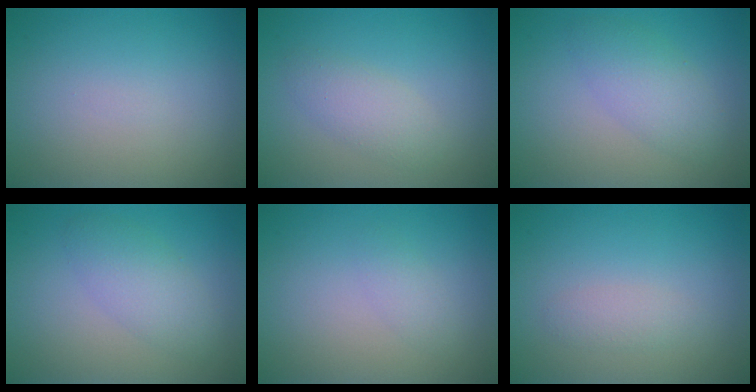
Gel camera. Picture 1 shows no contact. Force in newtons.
{"total": 2.3, "press": 2.3, "slide": 0.1}
{"total": 3.1, "press": 3.1, "slide": 0.0}
{"total": 2.9, "press": 2.9, "slide": 0.1}
{"total": 1.1, "press": 1.1, "slide": 0.0}
{"total": 1.3, "press": 1.3, "slide": 0.0}